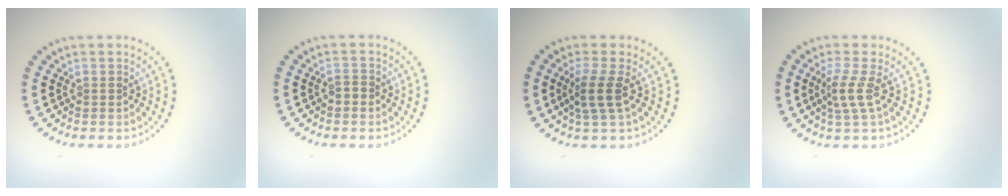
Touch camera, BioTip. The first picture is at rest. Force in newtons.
{"total": 0.7, "press": 0.6, "slide": 0.3}
{"total": 2.6, "press": 2.0, "slide": 1.6}
{"total": 2.3, "press": 1.5, "slide": 1.8}